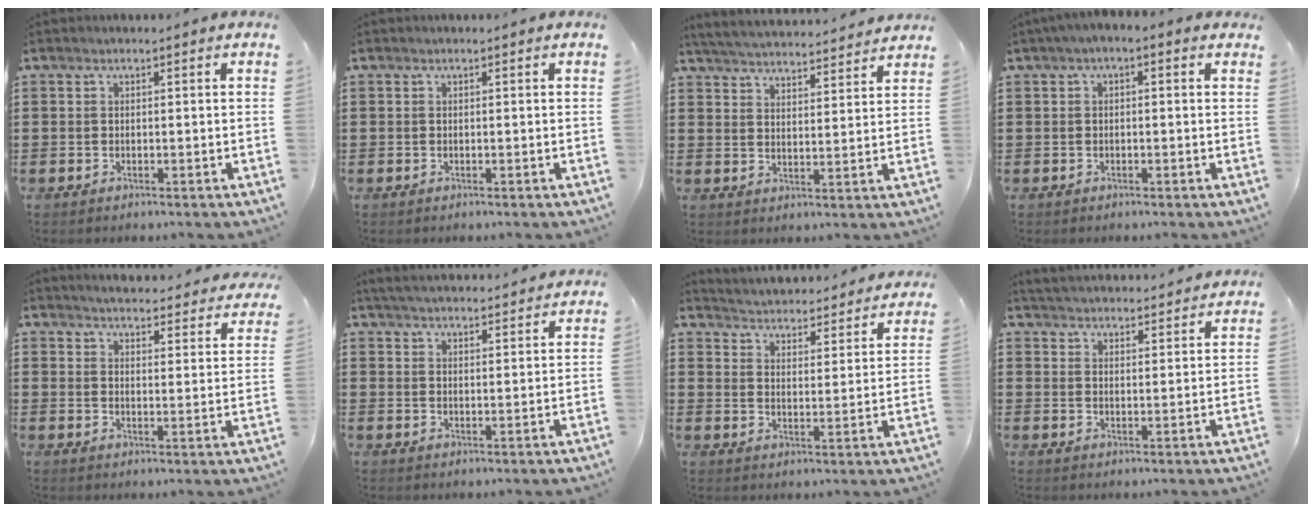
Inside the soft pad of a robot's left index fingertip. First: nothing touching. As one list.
[{"total": 0.0}, {"total": 4.6, "force": [4.6, -0.3, 0.5], "torque": [-0.028, -0.032, 0.079]}, {"total": 1.4, "force": [-0.6, 0.5, 1.1], "torque": [-0.019, 0.002, -0.014]}, {"total": 4.1, "force": [4.1, -0.4, 0.4], "torque": [-0.020, -0.036, 0.066]}, {"total": 4.1, "force": [4.0, 0.0, 0.8], "torque": [-0.027, -0.017, 0.073]}, {"total": 3.5, "force": [3.5, -0.4, -0.4], "torque": [-0.017, -0.037, 0.053]}, {"total": 3.8, "force": [3.8, -0.1, 0.0], "torque": [-0.014, -0.021, 0.069]}]